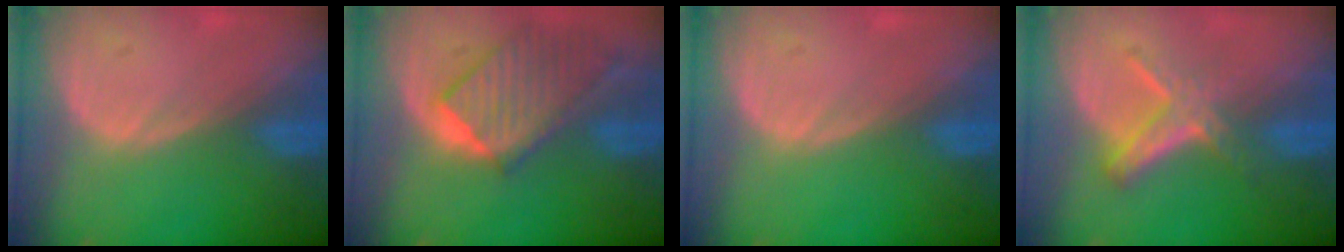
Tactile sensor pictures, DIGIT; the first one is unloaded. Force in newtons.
{"total": 9.5, "press": 8.3, "slide": 4.7}
{"total": 0.0}
{"total": 6.1, "press": 5.2, "slide": 3.2}